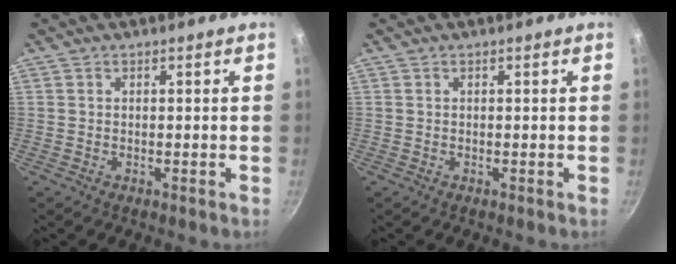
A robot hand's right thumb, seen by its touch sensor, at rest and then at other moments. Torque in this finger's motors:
{"motor_torque": [0.00, 0.00, 0.00, 0.00, 0.01]}